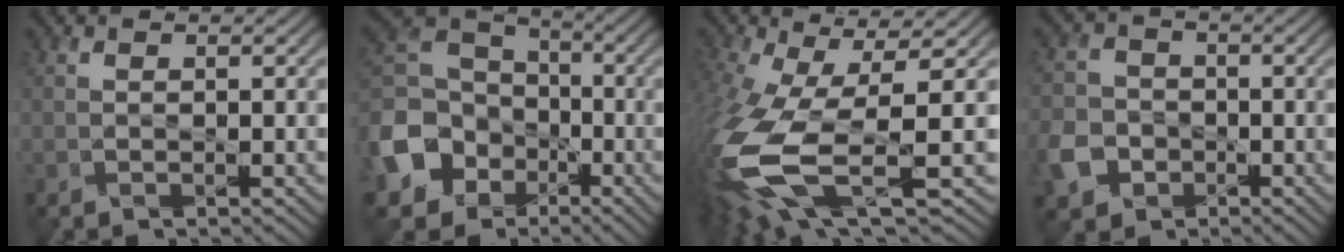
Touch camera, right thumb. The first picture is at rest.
{"total": 13.8, "force": [-5.2, 11.5, 5.7], "torque": [-0.205, -0.038, -0.112]}
{"total": 14.3, "force": [-4.0, 5.6, 12.5], "torque": [-0.313, -0.044, -0.050]}
{"total": 4.9, "force": [-2.4, 4.1, 1.4], "torque": [-0.043, -0.008, -0.061]}